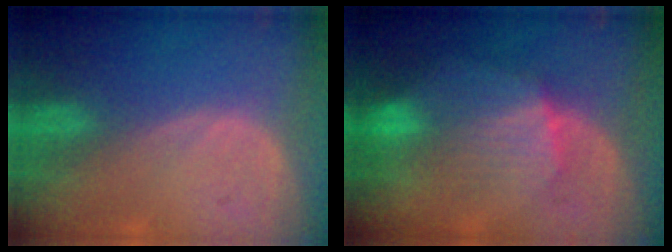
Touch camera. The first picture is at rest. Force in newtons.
{"total": 8.3, "press": 8.1, "slide": 2.0}